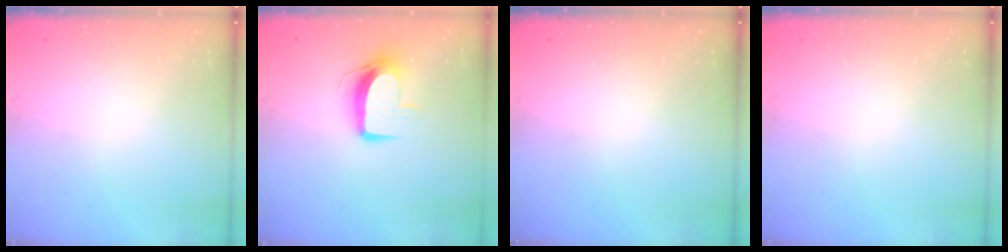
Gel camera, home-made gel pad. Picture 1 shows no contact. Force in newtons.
{"total": 9.7, "press": 9.7, "slide": 0.6}
{"total": 0.0}
{"total": 0.0}